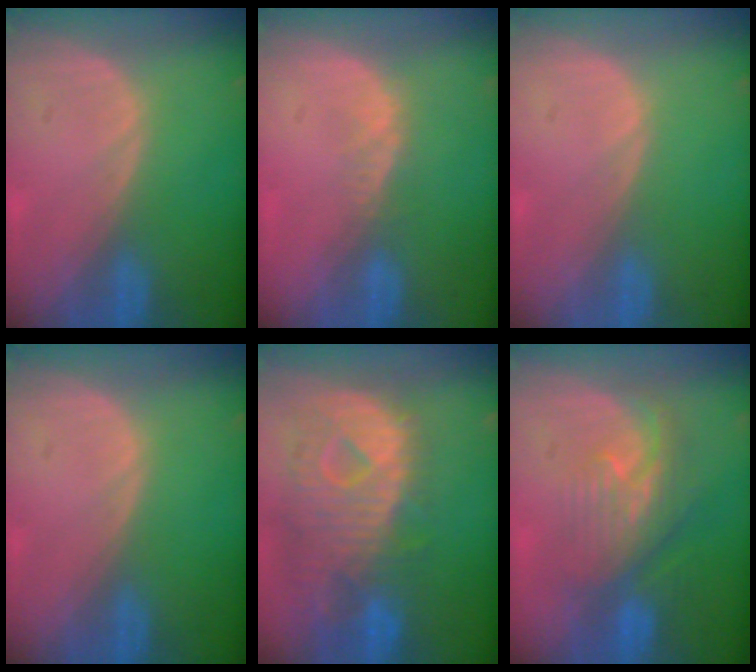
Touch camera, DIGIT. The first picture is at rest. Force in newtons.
{"total": 2.1, "press": 1.5, "slide": 1.4}
{"total": 0.0}
{"total": 0.0}
{"total": 12.4, "press": 10.7, "slide": 6.3}
{"total": 7.9, "press": 7.4, "slide": 2.9}